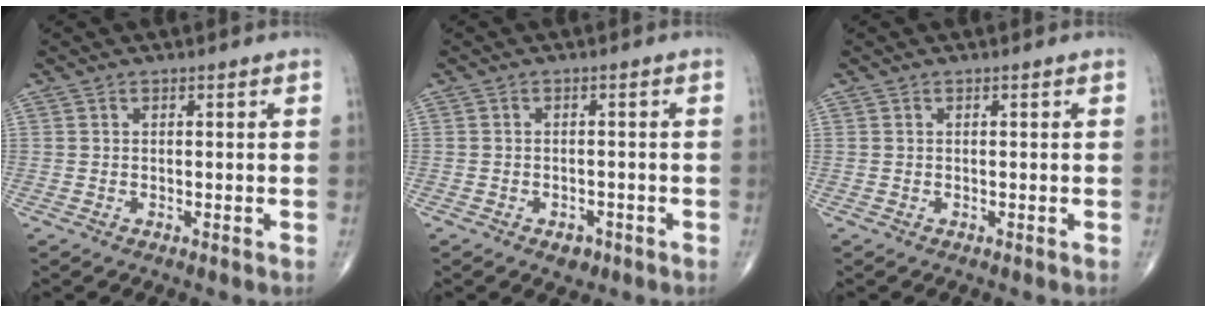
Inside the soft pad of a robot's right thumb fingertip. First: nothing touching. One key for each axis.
{"total": 2.4, "fx": -1.4, "fy": 1.6, "fz": 1.1, "tx": -0.004, "ty": 0.004, "tz": -0.014}
{"total": 0.0}